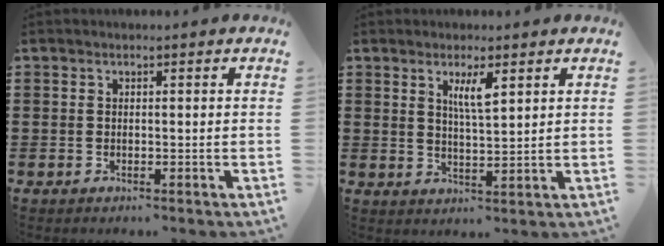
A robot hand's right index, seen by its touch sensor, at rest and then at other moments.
{"total": 3.9, "force": [1.9, 0.9, 3.3], "torque": [-0.070, 0.005, 0.030]}